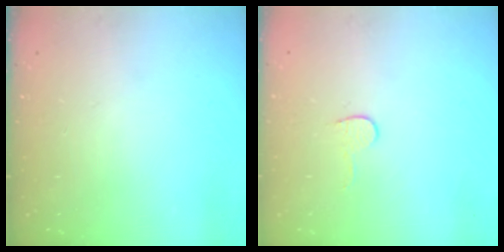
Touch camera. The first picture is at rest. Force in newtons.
{"total": 4.0, "press": 4.0, "slide": 0.3}